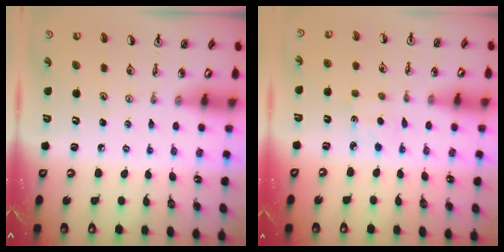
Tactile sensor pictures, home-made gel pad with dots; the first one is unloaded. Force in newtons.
{"total": 2.2, "press": 2.2, "slide": 0.3}